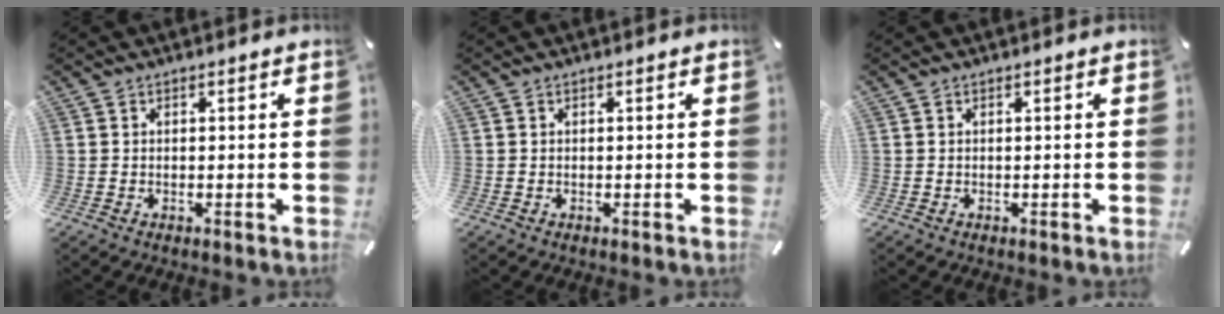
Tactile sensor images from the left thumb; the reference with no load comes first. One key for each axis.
{"total": 0.0}
{"total": 0.0}